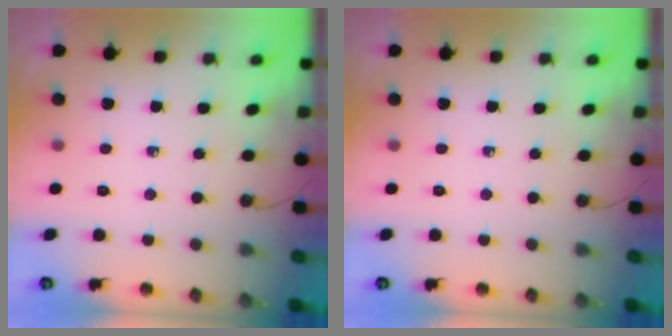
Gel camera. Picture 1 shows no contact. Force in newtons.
{"total": 0.0}